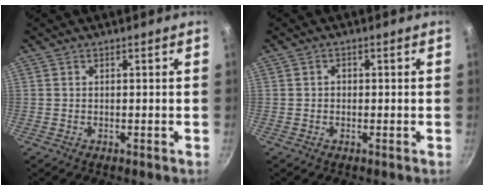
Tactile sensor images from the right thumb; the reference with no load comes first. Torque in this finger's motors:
{"motor_torque": [0.05, -0.29, 0.04, -0.06, 0.05]}